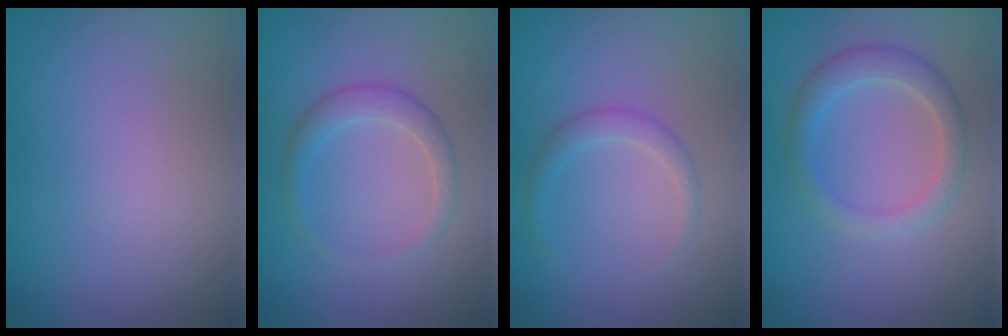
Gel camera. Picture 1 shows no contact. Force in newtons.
{"total": 2.1, "press": 2.1, "slide": 0.2}
{"total": 1.5, "press": 1.5, "slide": 0.2}
{"total": 2.6, "press": 2.6, "slide": 0.1}